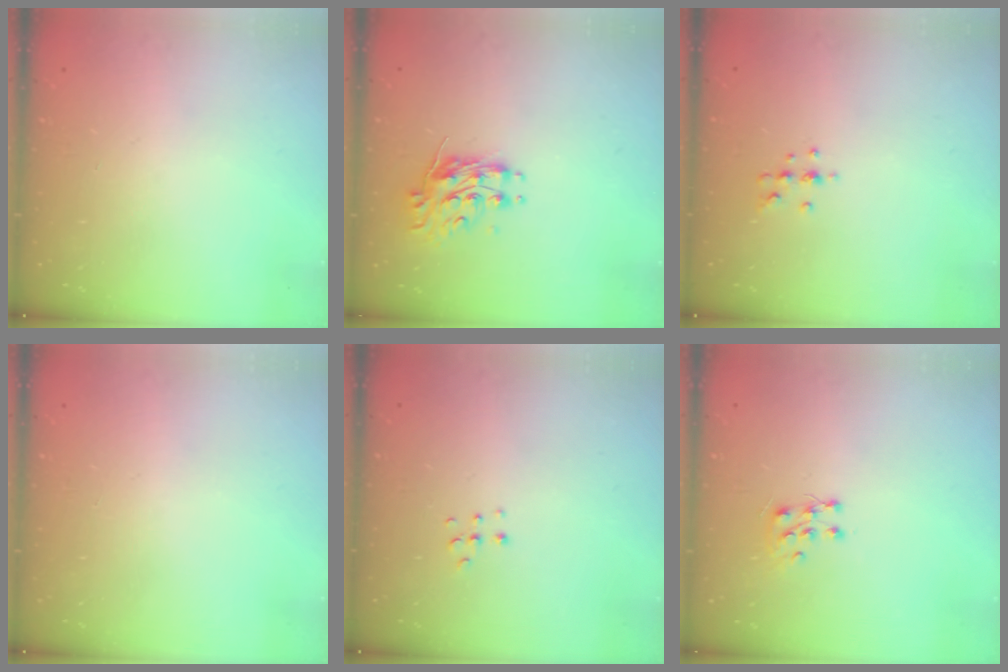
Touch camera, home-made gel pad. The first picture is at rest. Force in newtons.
{"total": 10.4, "press": 10.4, "slide": 0.5}
{"total": 5.4, "press": 5.2, "slide": 1.4}
{"total": 0.0}
{"total": 4.4, "press": 4.4, "slide": 0.3}
{"total": 6.8, "press": 6.7, "slide": 0.6}